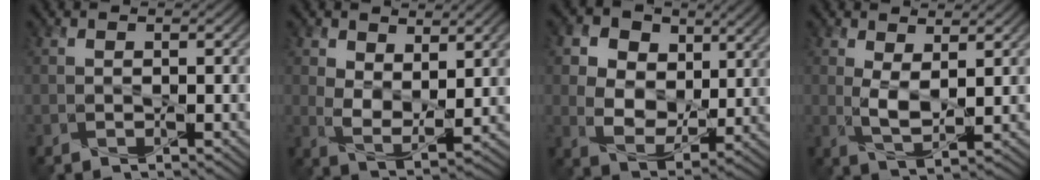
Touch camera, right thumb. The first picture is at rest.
{"total": 6.8, "force": [3.0, 3.7, 4.9], "torque": [-0.102, -0.012, 0.054]}
{"total": 11.5, "force": [4.9, 7.8, 6.8], "torque": [-0.164, 0.001, 0.082]}
{"total": 4.0, "force": [1.2, 1.6, 3.4], "torque": [-0.079, -0.007, 0.028]}